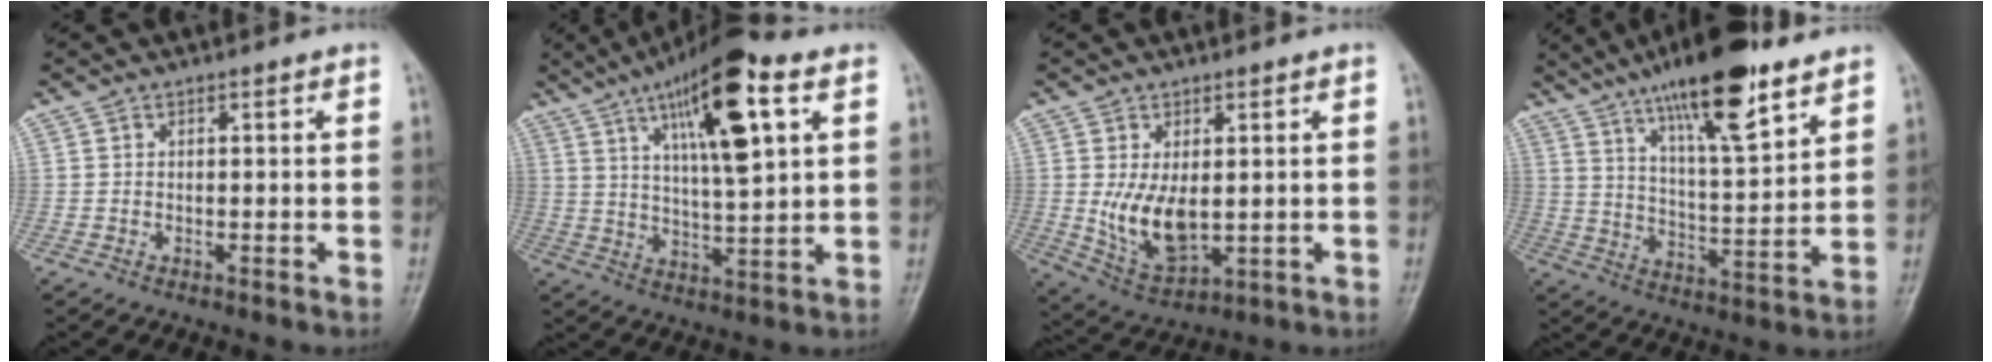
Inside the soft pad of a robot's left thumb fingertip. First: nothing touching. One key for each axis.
{"total": 16.9, "fx": 7.3, "fy": 4.3, "fz": 14.7, "tx": -0.233, "ty": -0.012, "tz": 0.119}
{"total": 9.1, "fx": 0.4, "fy": 5.2, "fz": 7.5, "tx": -0.125, "ty": -0.019, "tz": 0.024}
{"total": 18.7, "fx": 12.1, "fy": 4.6, "fz": 13.4, "tx": -0.200, "ty": -0.050, "tz": 0.205}